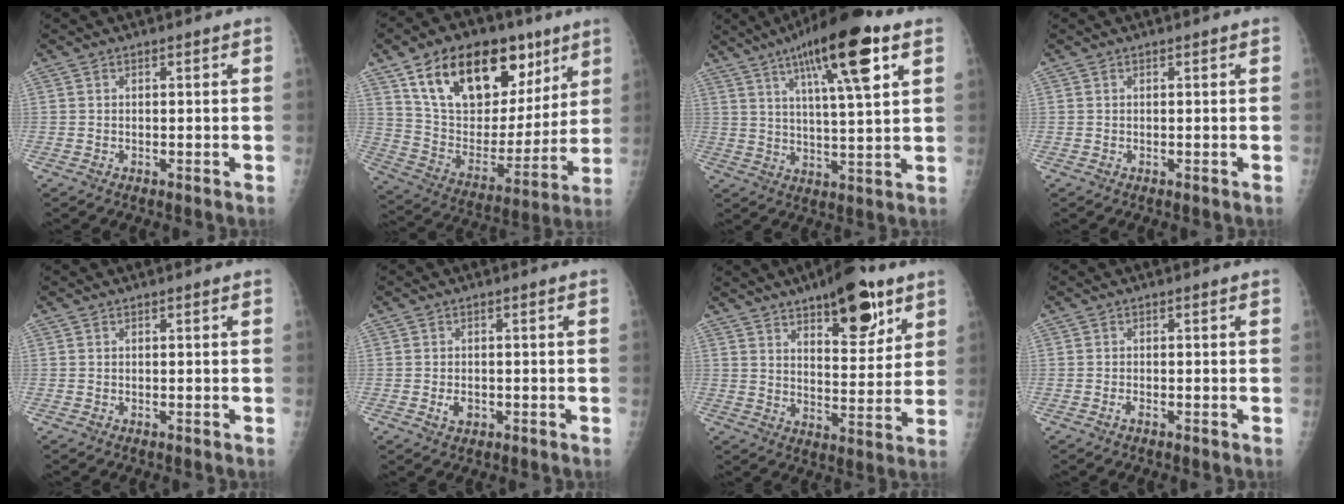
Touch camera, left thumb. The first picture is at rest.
{"total": 25.6, "force": [13.6, 14.4, 16.2], "torque": [-0.221, -0.026, 0.236]}
{"total": 16.4, "force": [8.0, 3.2, 14.0], "torque": [-0.218, -0.018, 0.127]}
{"total": 0.0}
{"total": 0.0}
{"total": 2.4, "force": [-0.8, 1.7, 1.5], "torque": [-0.020, 0.002, -0.009]}
{"total": 15.0, "force": [9.1, 5.9, 10.5], "torque": [-0.108, -0.049, 0.134]}
{"total": 0.9, "force": [-0.6, 0.3, 0.6], "torque": [-0.012, 0.004, -0.011]}